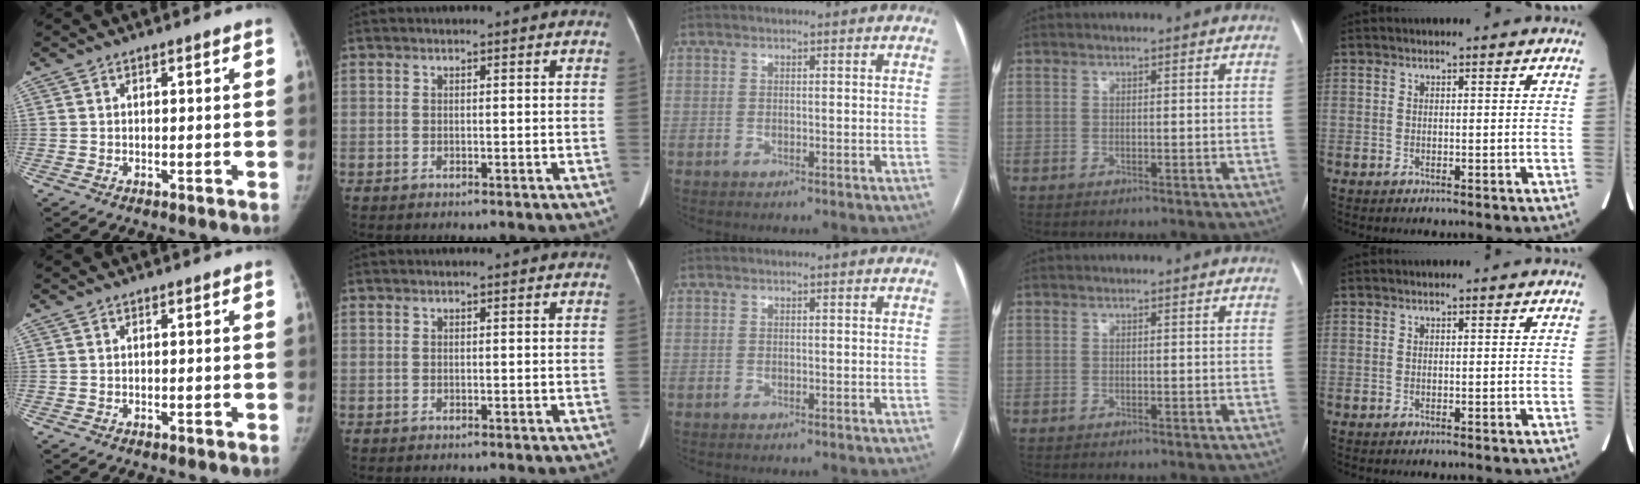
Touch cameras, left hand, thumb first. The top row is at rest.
{}